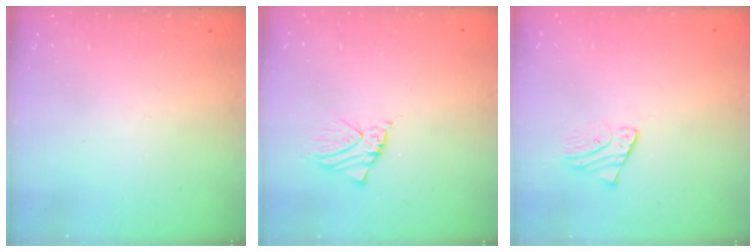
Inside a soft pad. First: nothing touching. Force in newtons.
{"total": 2.7, "press": 2.7, "slide": 0.4}
{"total": 1.9, "press": 1.9, "slide": 0.2}